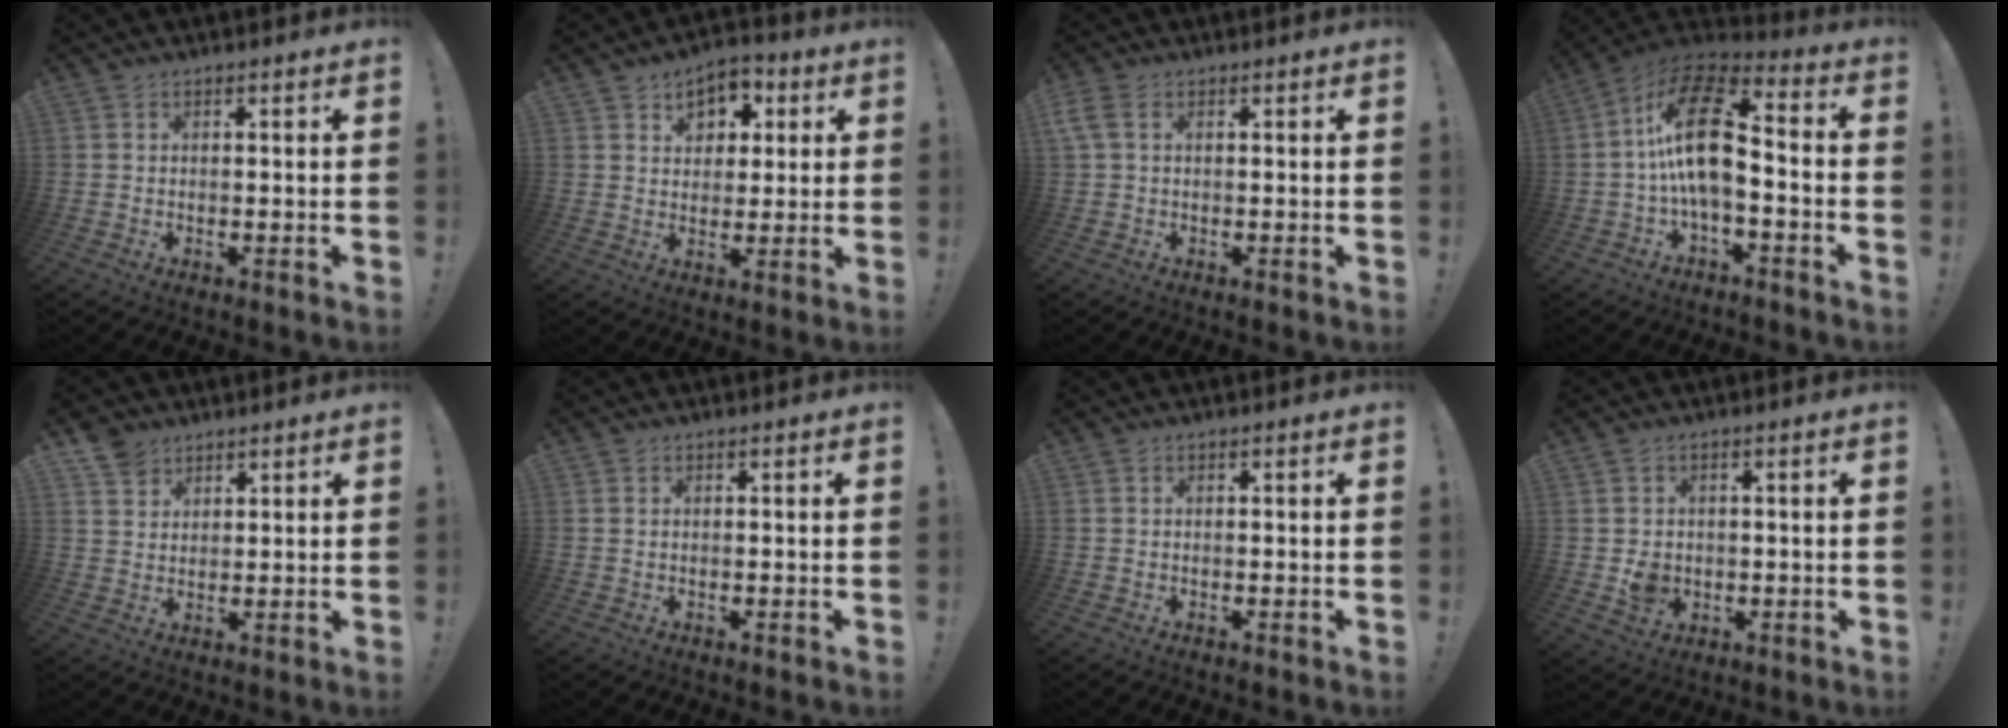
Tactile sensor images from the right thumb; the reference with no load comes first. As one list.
[{"total": 7.5, "force": [3.2, 6.1, 2.8], "torque": [-0.041, -0.013, 0.061]}, {"total": 3.0, "force": [1.0, 1.3, 2.5], "torque": [-0.050, 0.003, 0.022]}, {"total": 18.2, "force": [0.6, 8.6, 16.0], "torque": [-0.301, 0.010, 0.012]}, {"total": 5.3, "force": [3.9, 3.4, 0.8], "torque": [-0.010, -0.022, 0.075]}, {"total": 0.0}, {"total": 0.0}, {"total": 5.2, "force": [-0.3, 4.6, 2.4], "torque": [-0.025, 0.002, -0.003]}]